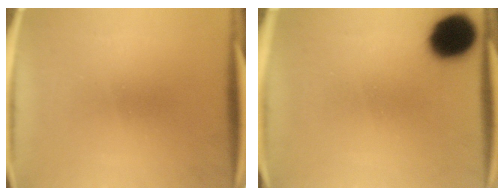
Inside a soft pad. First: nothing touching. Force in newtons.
{"total": 13.7}